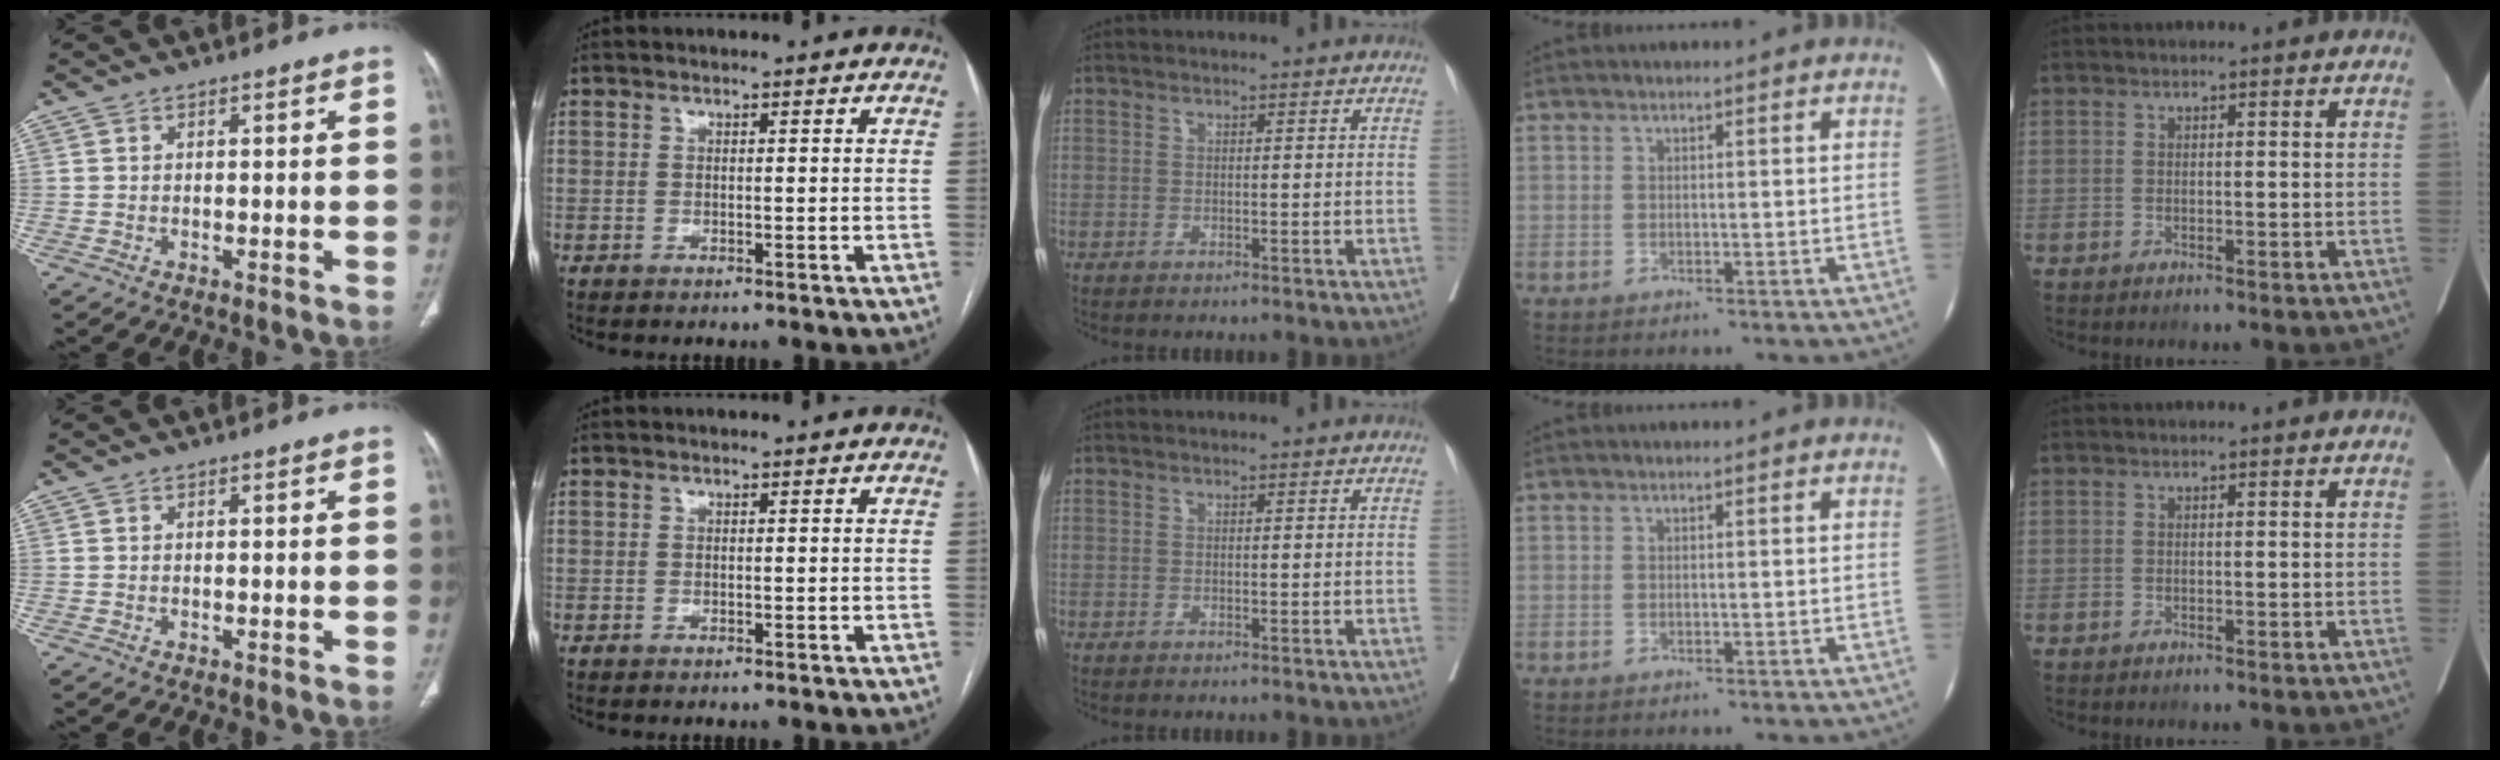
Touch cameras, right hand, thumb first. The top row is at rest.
{}